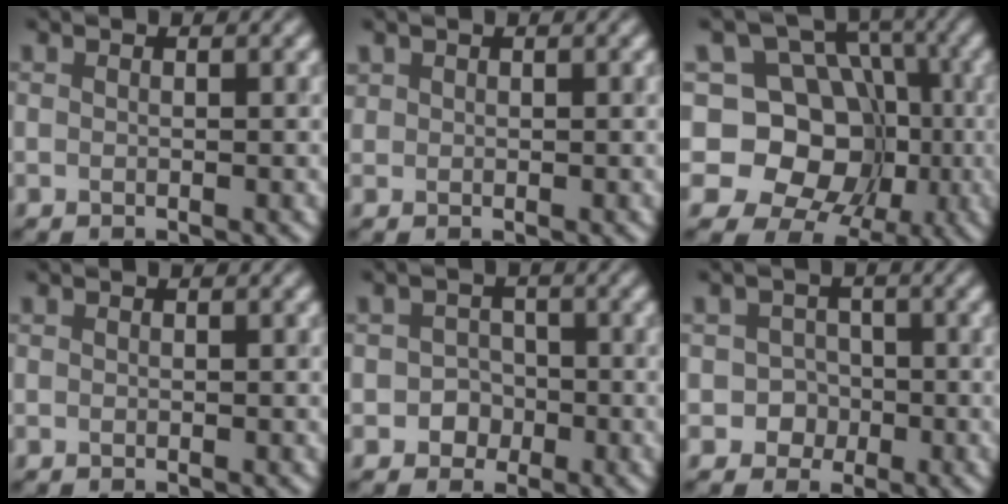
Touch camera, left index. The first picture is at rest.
{"total": 0.6, "force": [0.3, 0.5, -0.2], "torque": [0.012, 0.004, 0.005]}
{"total": 12.3, "force": [-0.3, 11.0, 5.7], "torque": [-0.081, 0.052, -0.040]}
{"total": 0.0}
{"total": 1.9, "force": [-0.6, 1.8, 0.2], "torque": [0.024, 0.007, -0.019]}
{"total": 2.6, "force": [-0.7, 2.5, 0.1], "torque": [0.035, 0.012, -0.025]}